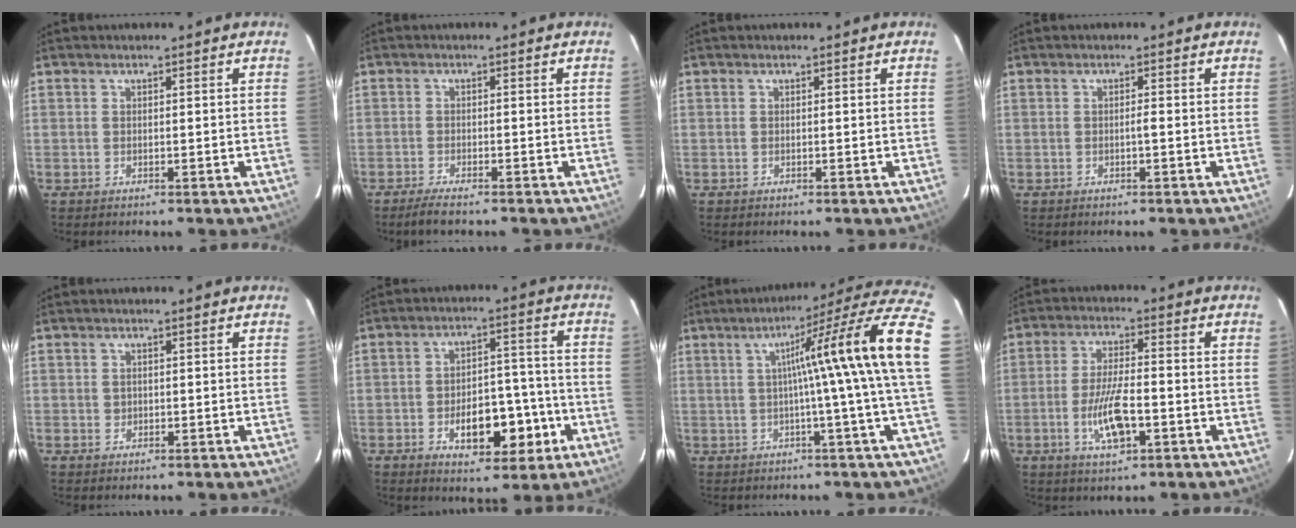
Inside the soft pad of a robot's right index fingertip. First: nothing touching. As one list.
[{"total": 3.8, "force": [-3.1, 0.4, 2.1], "torque": [-0.038, -0.008, -0.049]}, {"total": 0.0}, {"total": 0.7, "force": [-0.3, 0.0, 0.6], "torque": [-0.010, 0.001, -0.005]}, {"total": 0.7, "force": [0.1, 0.6, 0.3], "torque": [-0.004, 0.001, 0.002]}, {"total": 10.5, "force": [-3.8, 5.2, 8.3], "torque": [-0.120, 0.021, -0.048]}, {"total": 17.1, "force": [1.6, -2.2, 16.8], "torque": [-0.210, 0.023, 0.009]}, {"total": 8.1, "force": [-2.6, 2.1, 7.4], "torque": [-0.145, -0.003, -0.044]}]